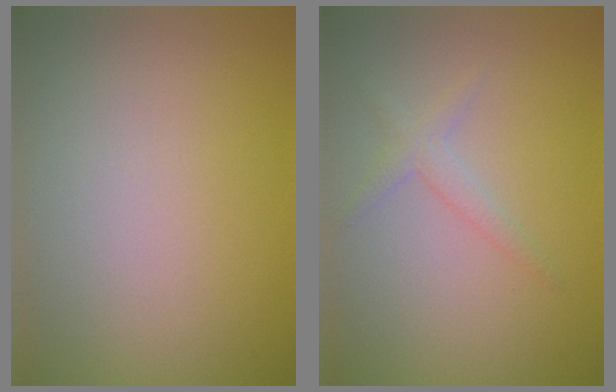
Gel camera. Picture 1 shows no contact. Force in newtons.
{"total": 1.3, "press": 1.3, "slide": 0.1}